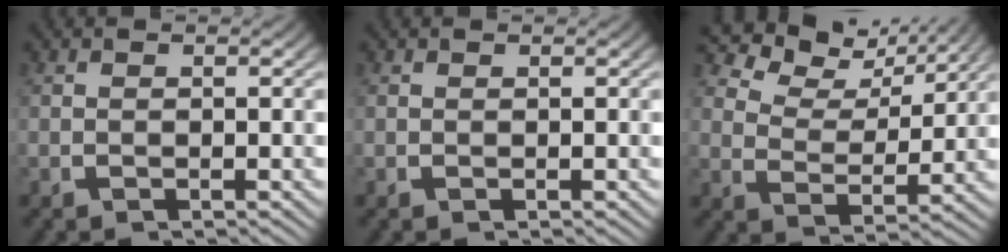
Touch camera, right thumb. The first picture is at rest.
{"total": 0.0}
{"total": 5.5, "force": [4.5, 2.0, 2.5], "torque": [-0.044, 0.005, 0.076]}